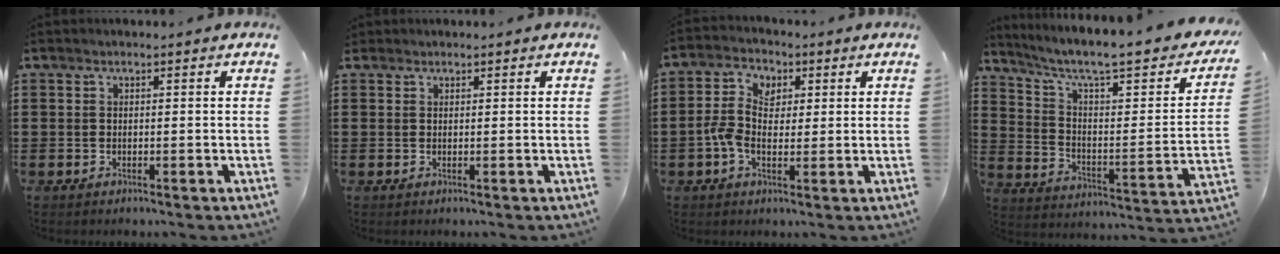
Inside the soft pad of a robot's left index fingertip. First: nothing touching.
{"total": 0.6, "force": [0.5, 0.4, 0.0], "torque": [-0.003, 0.003, 0.009]}
{"total": 5.6, "force": [0.0, 3.9, 4.0], "torque": [-0.098, 0.010, -0.008]}
{"total": 7.3, "force": [5.0, 1.3, 5.1], "torque": [-0.111, -0.040, 0.076]}